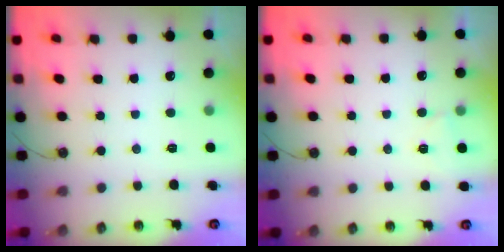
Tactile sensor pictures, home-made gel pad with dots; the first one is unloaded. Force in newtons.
{"total": 3.1, "press": 2.3, "slide": 2.1}